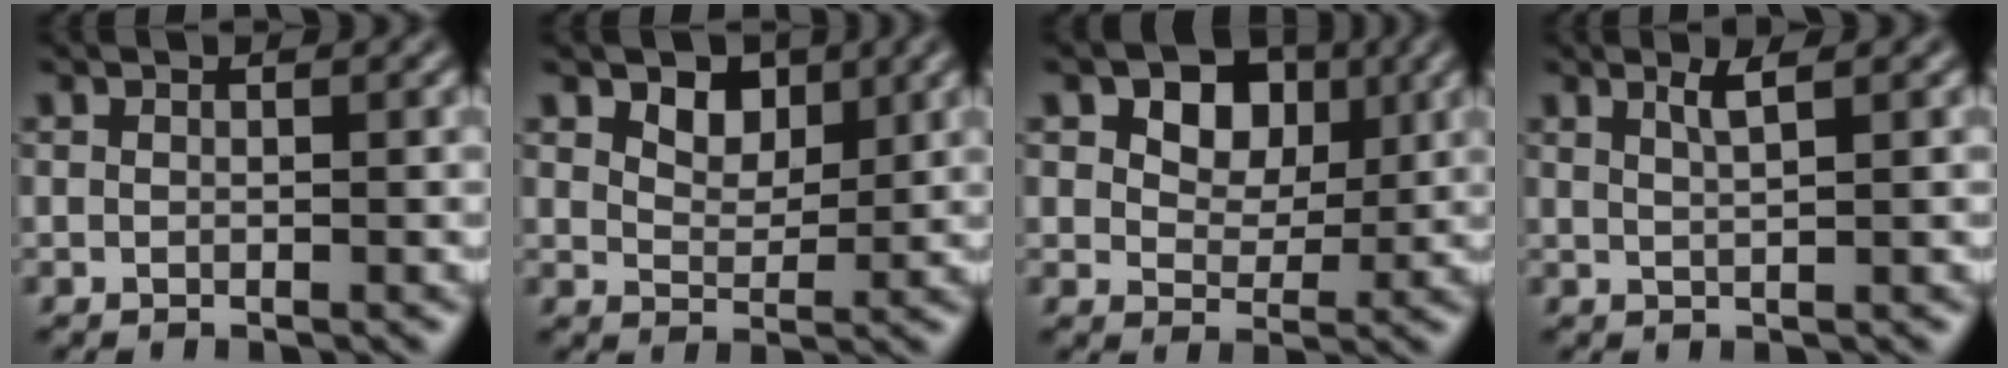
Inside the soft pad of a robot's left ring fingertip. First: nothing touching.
{"total": 3.2, "force": [1.9, 2.0, 1.7], "torque": [-0.035, -0.011, 0.031]}
{"total": 5.9, "force": [2.4, 4.1, 3.4], "torque": [-0.065, -0.003, 0.034]}
{"total": 1.9, "force": [1.0, 0.5, 1.5], "torque": [-0.020, 0.003, 0.015]}